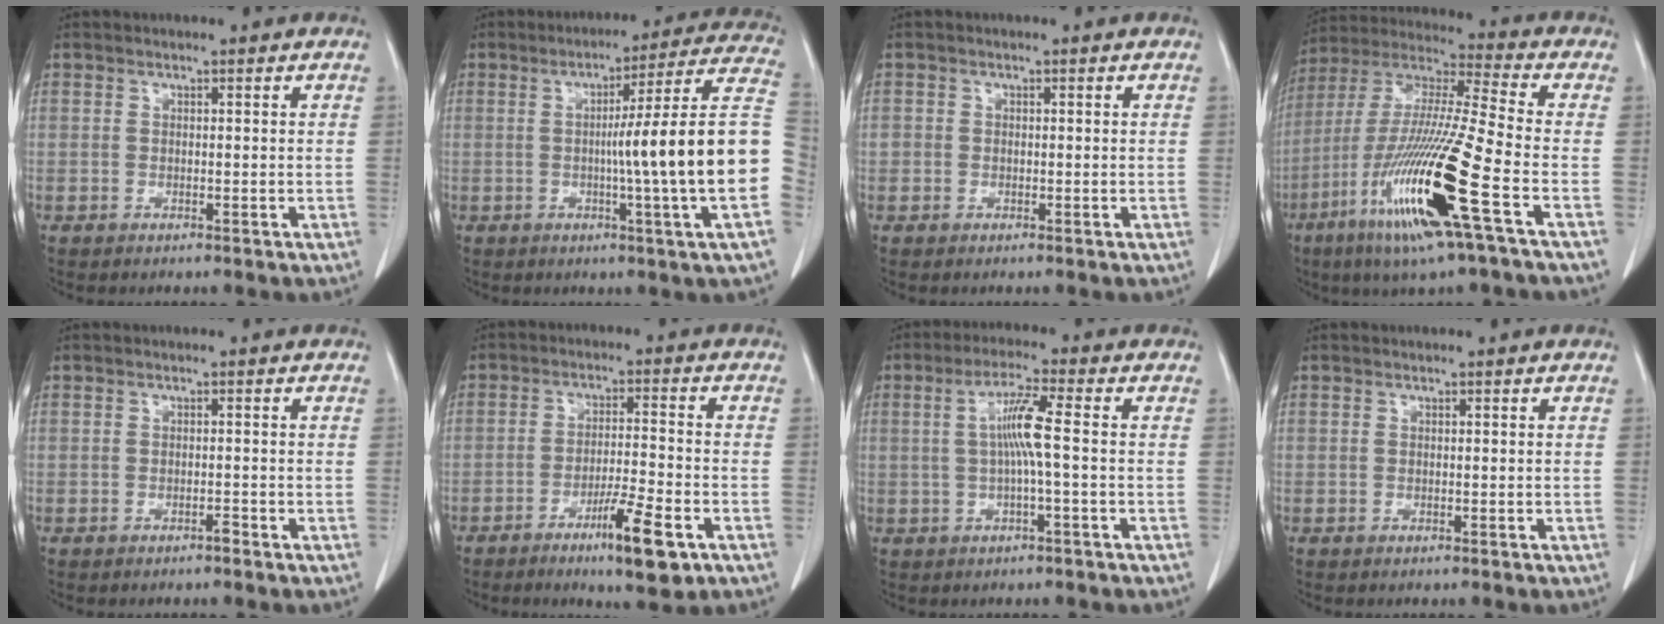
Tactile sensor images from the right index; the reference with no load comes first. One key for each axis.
{"total": 18.7, "fx": -1.1, "fy": -3.3, "fz": 18.4, "tx": -0.208, "ty": 0.004, "tz": -0.030}
{"total": 0.9, "fx": -0.3, "fy": 0.8, "fz": 0.1, "tx": 0.006, "ty": 0.006, "tz": -0.007}
{"total": 20.2, "fx": -8.2, "fy": 0.0, "fz": 18.4, "tx": -0.395, "ty": -0.039, "tz": -0.164}
{"total": 0.7, "fx": -0.6, "fy": 0.1, "fz": 0.3, "tx": -0.009, "ty": -0.001, "tz": -0.010}
{"total": 8.7, "fx": -4.8, "fy": 0.8, "fz": 7.2, "tx": -0.120, "ty": -0.012, "tz": -0.074}
{"total": 5.7, "fx": 0.1, "fy": -0.3, "fz": 5.7, "tx": -0.113, "ty": 0.009, "tz": 0.002}
{"total": 0.0}